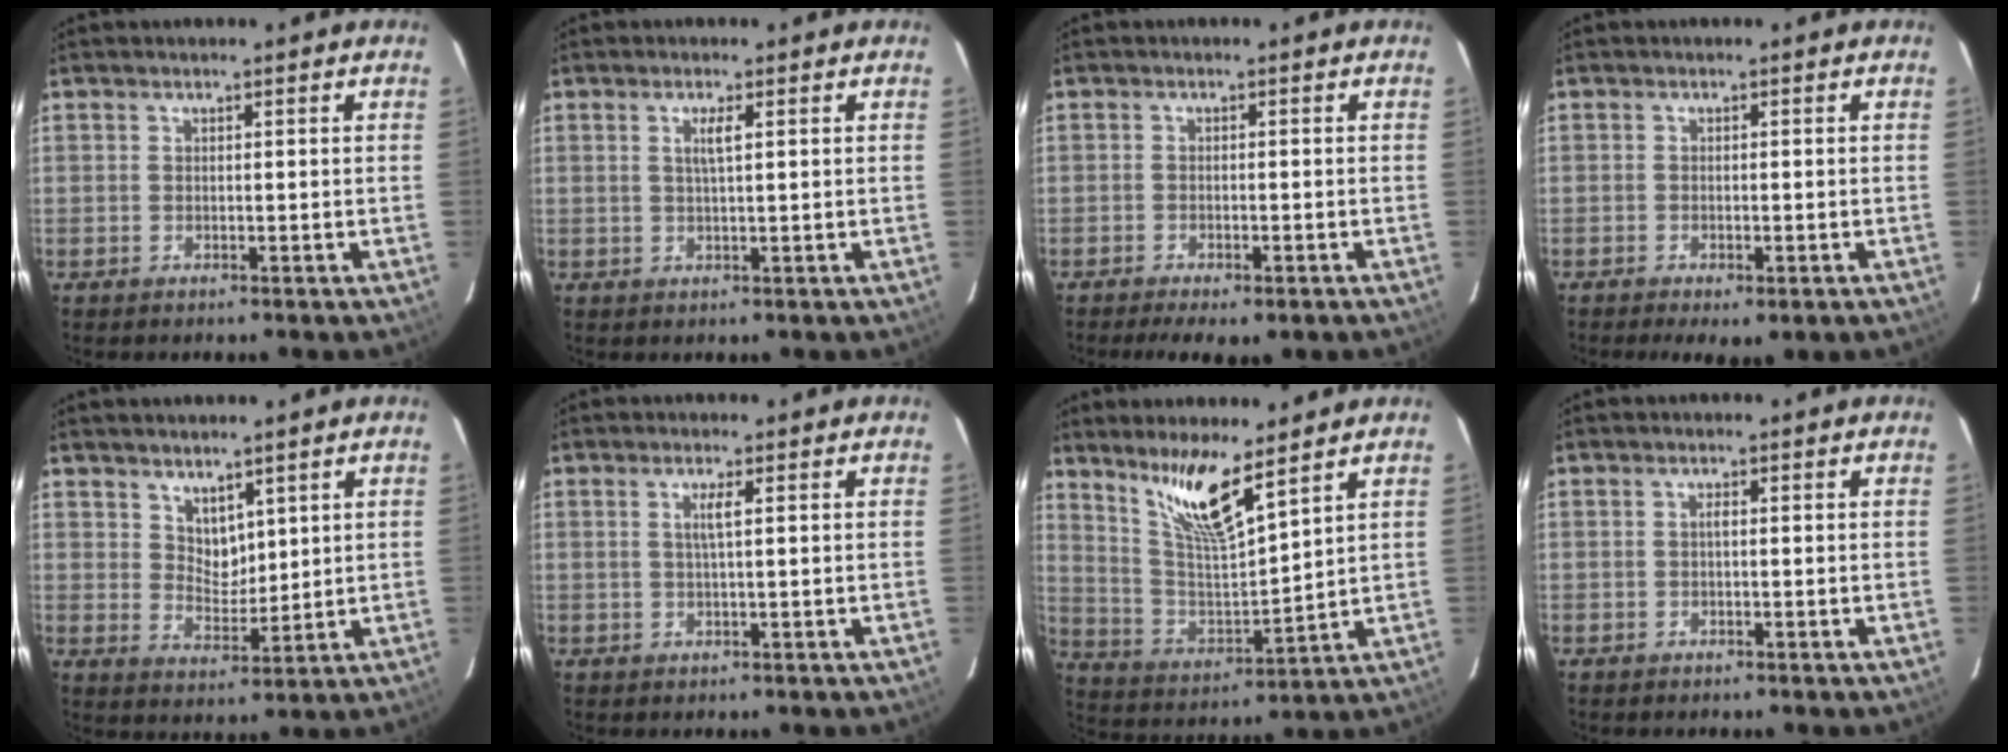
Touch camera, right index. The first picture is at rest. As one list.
[{"total": 2.3, "force": [0.8, 0.1, 2.1], "torque": [-0.039, 0.000, 0.013]}, {"total": 6.3, "force": [-4.6, 1.7, 3.9], "torque": [-0.088, -0.021, -0.067]}, {"total": 4.4, "force": [-2.7, 1.3, 3.3], "torque": [-0.065, -0.019, -0.036]}, {"total": 5.1, "force": [3.7, 3.0, 2.0], "torque": [-0.023, 0.000, 0.072]}, {"total": 2.1, "force": [0.6, -0.1, 2.0], "torque": [-0.037, -0.001, 0.010]}, {"total": 12.1, "force": [8.5, 1.5, 8.4], "torque": [-0.154, -0.006, 0.177]}, {"total": 0.7, "force": [0.0, 0.2, 0.7], "torque": [-0.013, 0.004, -0.002]}]